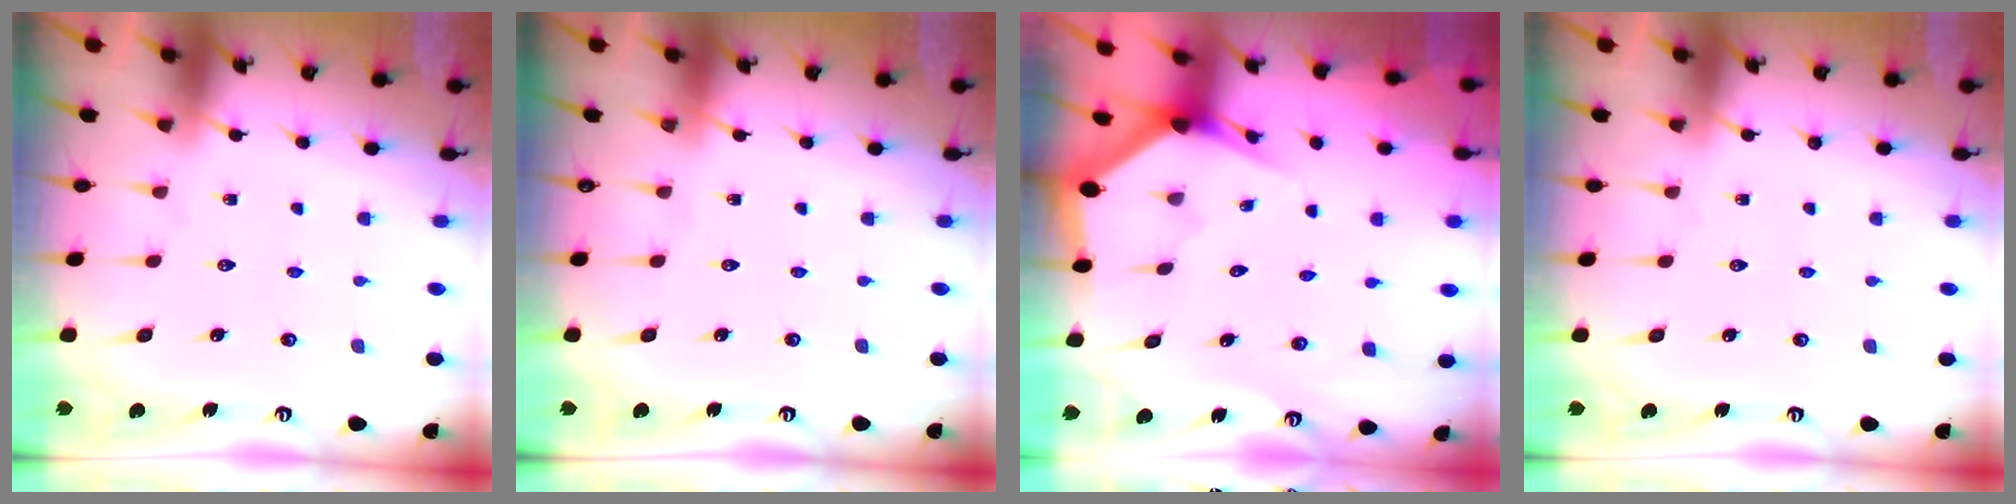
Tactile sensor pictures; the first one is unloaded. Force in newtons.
{"total": 0.0}
{"total": 2.6, "press": 2.6, "slide": 0.2}
{"total": 0.0}